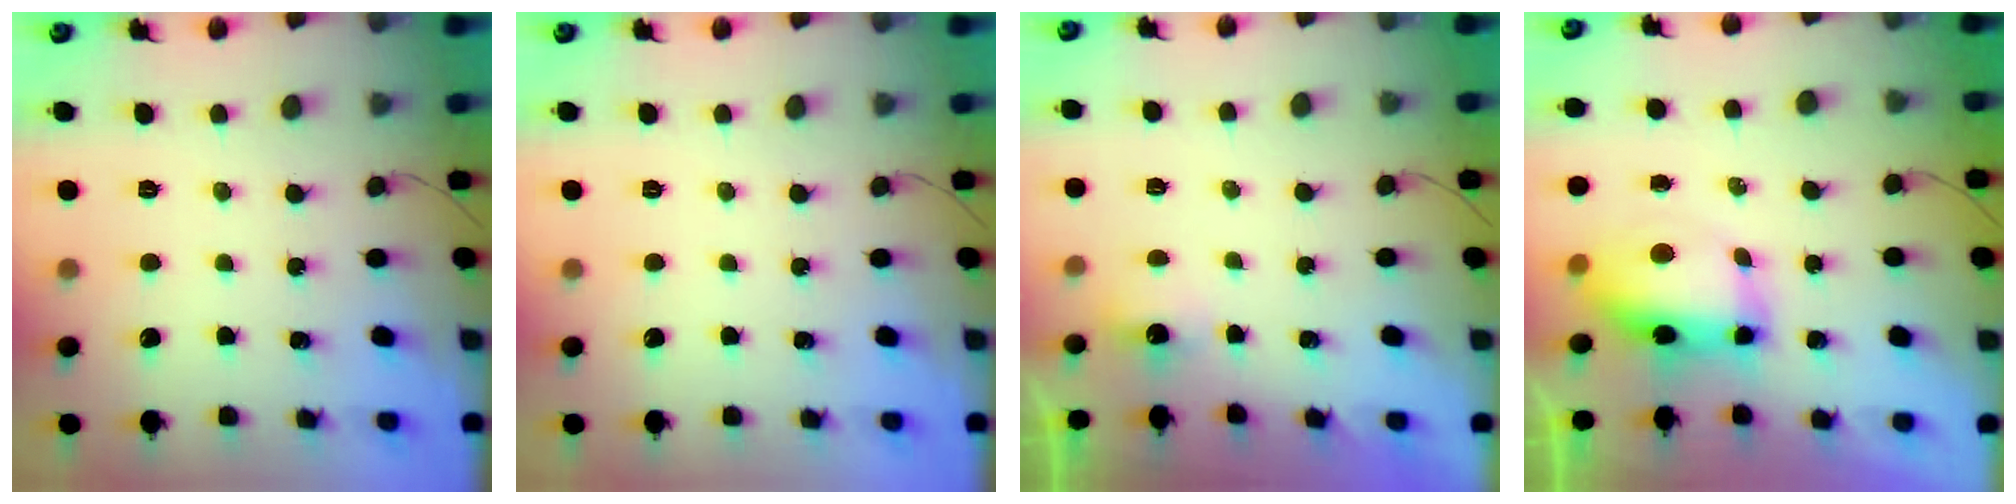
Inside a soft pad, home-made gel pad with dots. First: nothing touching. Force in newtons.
{"total": 0.0}
{"total": 10.0, "press": 2.1, "slide": 9.8}
{"total": 8.6, "press": 8.4, "slide": 1.6}